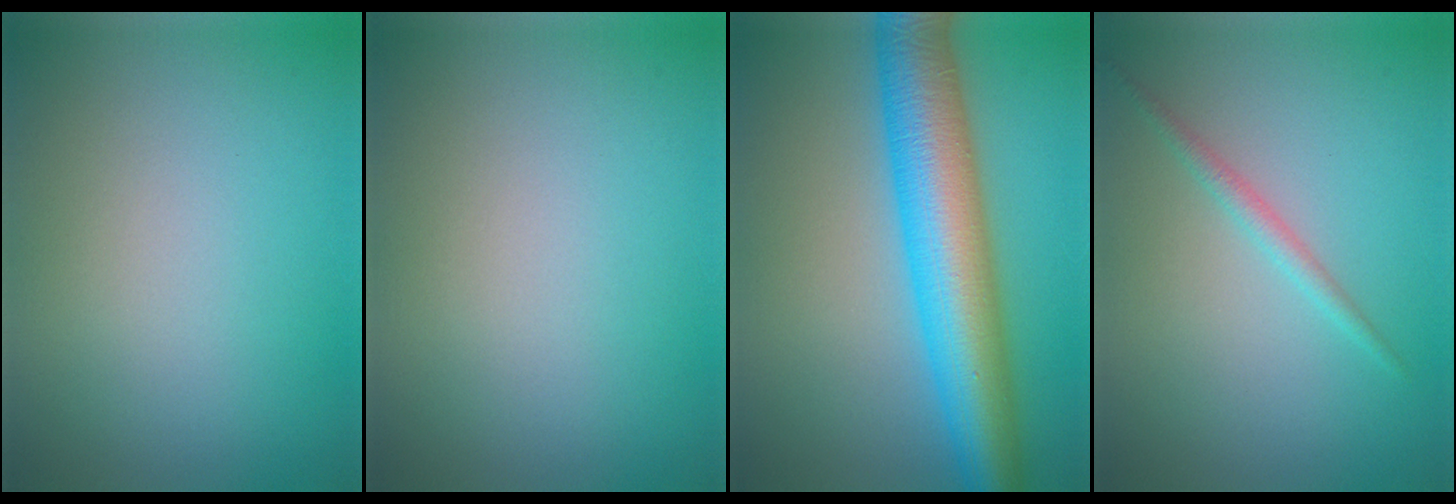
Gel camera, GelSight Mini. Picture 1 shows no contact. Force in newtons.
{"total": 0.0}
{"total": 10.3, "press": 10.3, "slide": 0.1}
{"total": 1.3, "press": 1.3, "slide": 0.1}